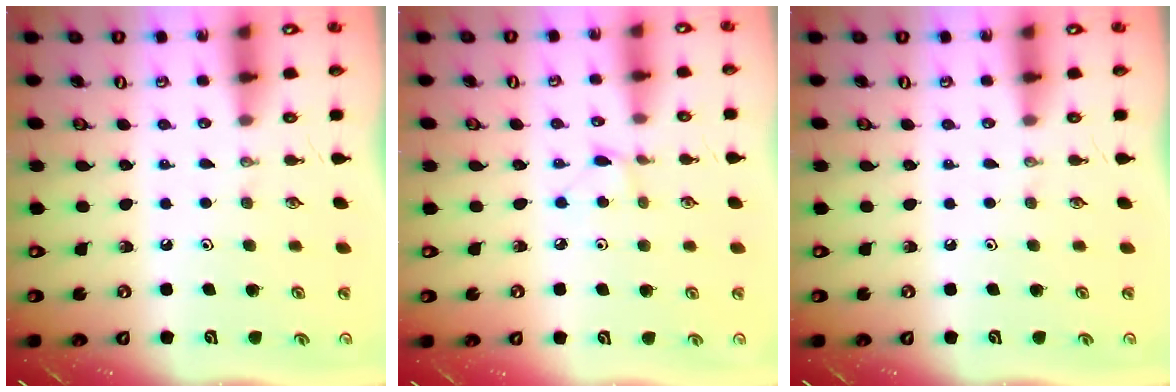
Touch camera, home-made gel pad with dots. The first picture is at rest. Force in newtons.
{"total": 3.0, "press": 3.0, "slide": 0.5}
{"total": 0.0}